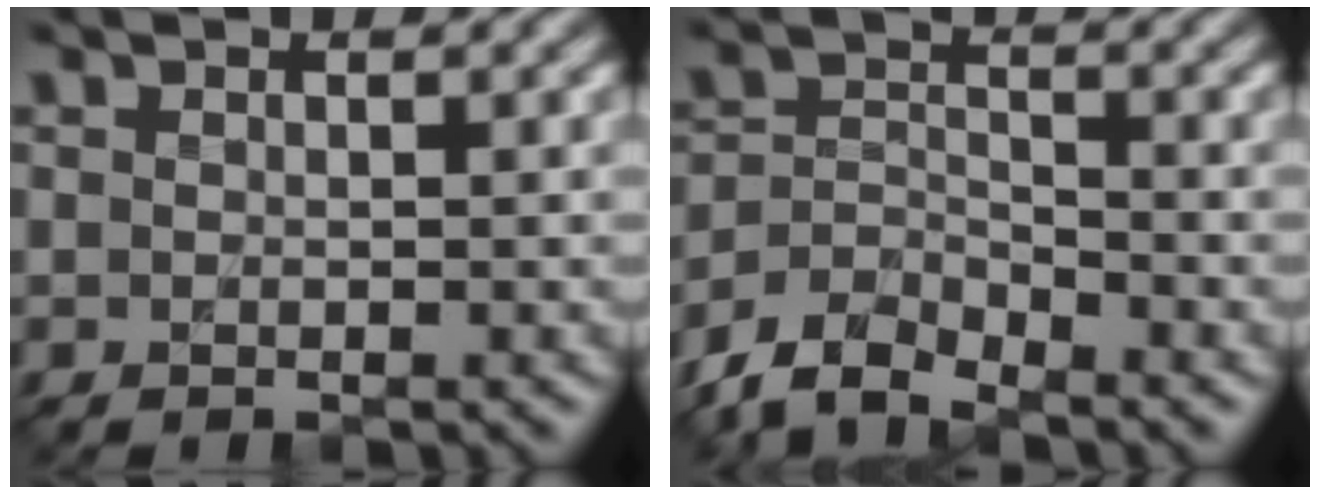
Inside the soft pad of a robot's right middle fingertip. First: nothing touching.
{"total": 4.9, "force": [-4.2, 1.7, 1.8], "torque": [-0.031, -0.005, -0.090]}